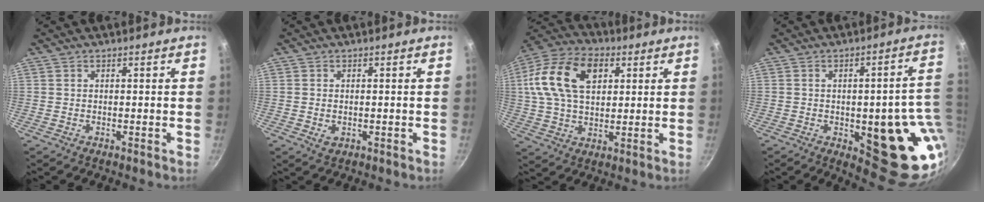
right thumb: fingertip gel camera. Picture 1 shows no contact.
{"total": 2.0, "force": [-0.2, 1.4, 1.4], "torque": [-0.022, -0.003, -0.002]}
{"total": 17.9, "force": [4.8, 11.4, 12.8], "torque": [-0.228, 0.014, 0.074]}
{"total": 20.2, "force": [-2.8, 8.0, 18.4], "torque": [-0.154, -0.002, -0.029]}